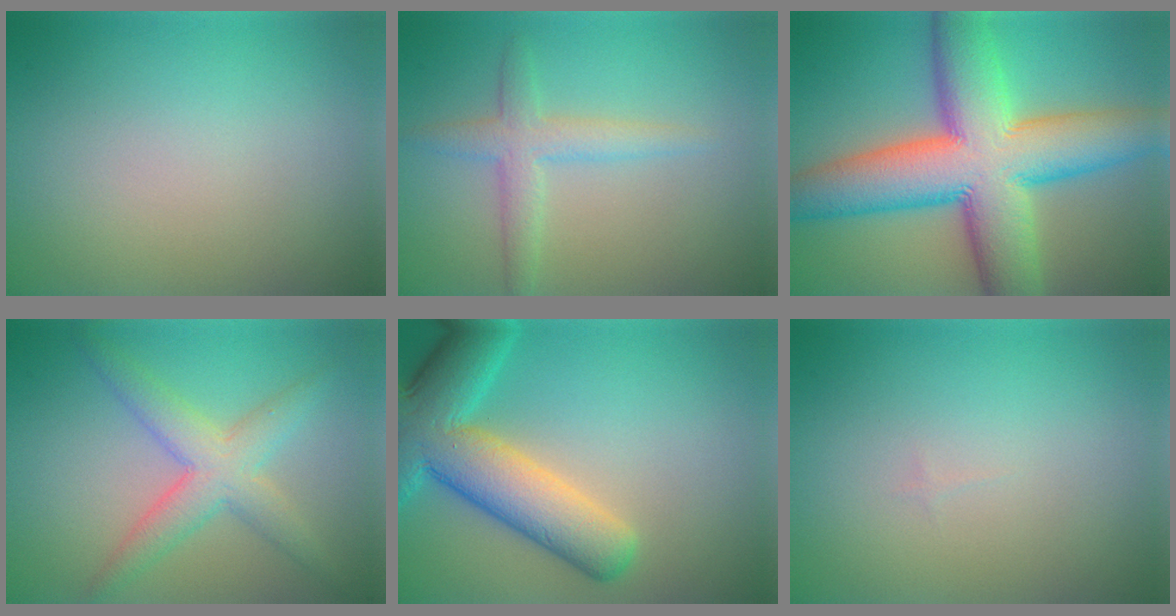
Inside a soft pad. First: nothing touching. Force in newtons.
{"total": 2.9, "press": 2.9, "slide": 0.1}
{"total": 13.9, "press": 13.9, "slide": 0.3}
{"total": 4.5, "press": 4.5, "slide": 0.3}
{"total": 9.9, "press": 9.9, "slide": 0.4}
{"total": 0.0}